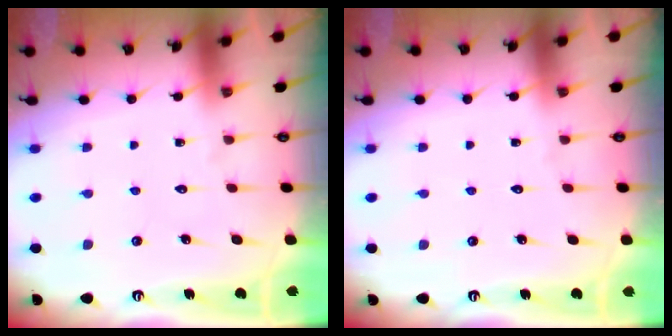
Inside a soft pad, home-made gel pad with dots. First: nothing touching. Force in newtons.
{"total": 0.0}